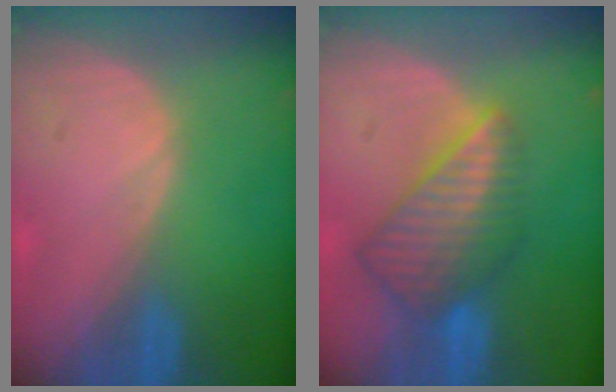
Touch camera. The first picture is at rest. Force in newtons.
{"total": 8.5, "press": 7.4, "slide": 4.2}